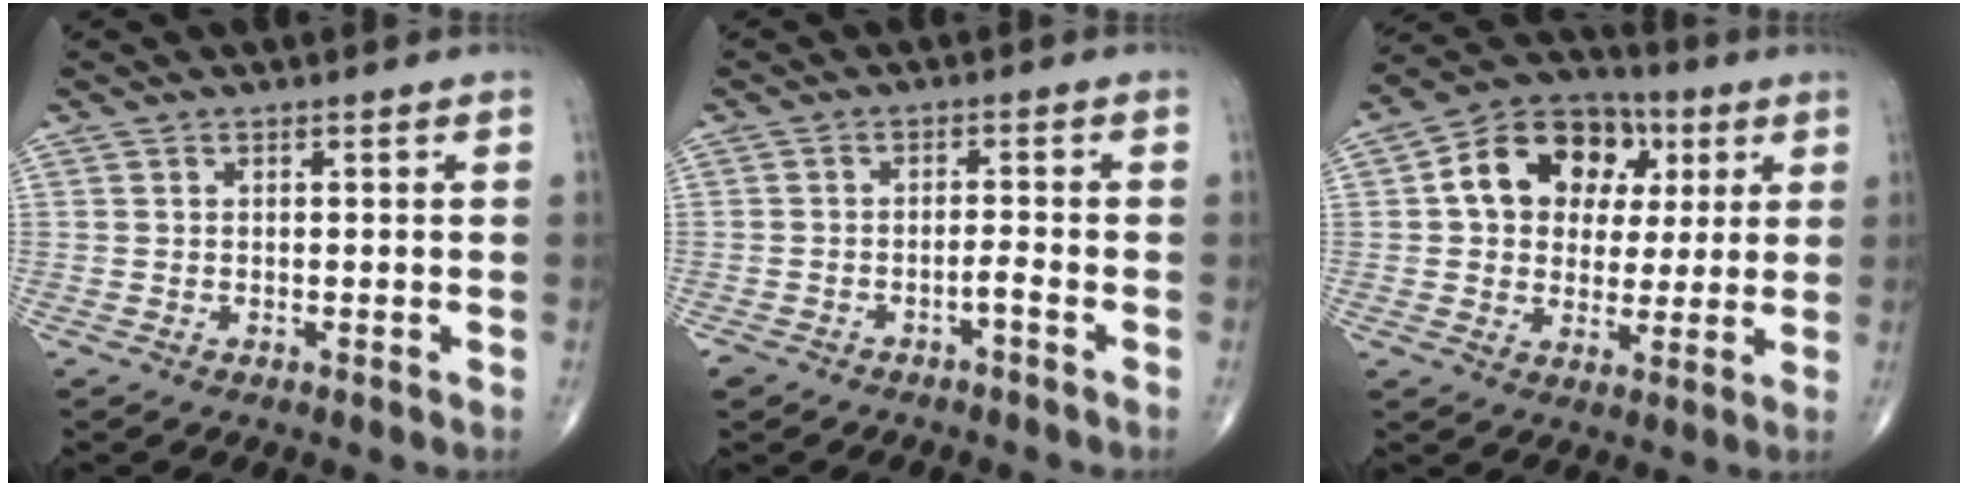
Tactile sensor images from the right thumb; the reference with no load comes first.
{"total": 2.6, "force": [-2.0, 0.8, 1.5], "torque": [-0.028, 0.023, -0.032]}
{"total": 15.5, "force": [3.8, 12.0, 9.0], "torque": [-0.109, 0.013, 0.057]}